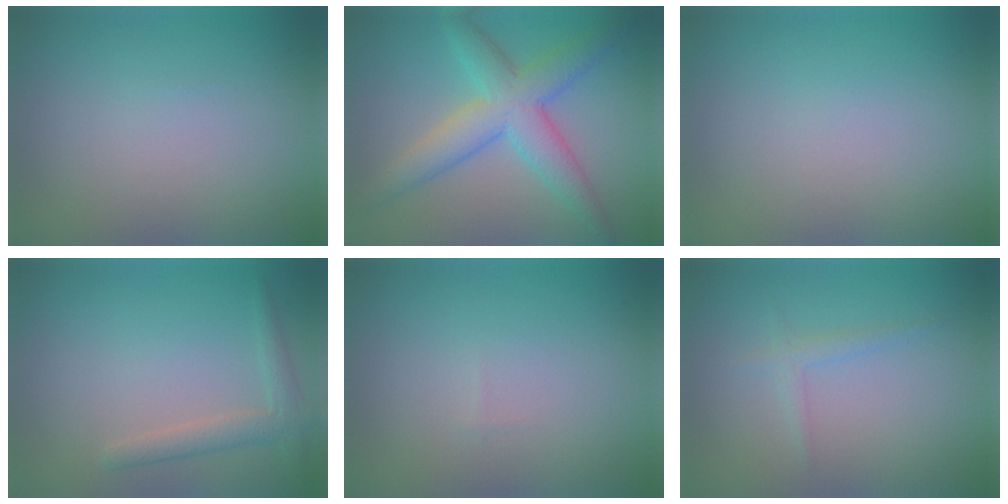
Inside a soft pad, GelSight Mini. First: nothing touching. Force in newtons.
{"total": 6.0, "press": 6.0, "slide": 0.1}
{"total": 0.0}
{"total": 2.3, "press": 2.2, "slide": 0.2}
{"total": 0.0}
{"total": 1.2, "press": 1.2, "slide": 0.1}